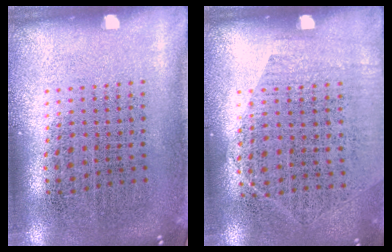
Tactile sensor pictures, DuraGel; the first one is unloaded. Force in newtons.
{"total": 1.3, "press": 1.0, "slide": 0.7}